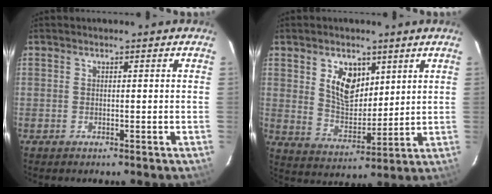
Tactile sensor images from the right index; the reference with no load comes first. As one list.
[{"total": 9.2, "force": [4.0, 5.8, 5.8], "torque": [-0.101, 0.004, 0.082]}]